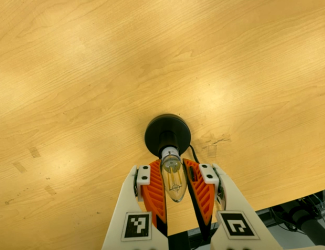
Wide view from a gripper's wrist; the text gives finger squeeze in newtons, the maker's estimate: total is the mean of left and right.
{"total": 14.5, "left": 14.8, "right": 14.3}